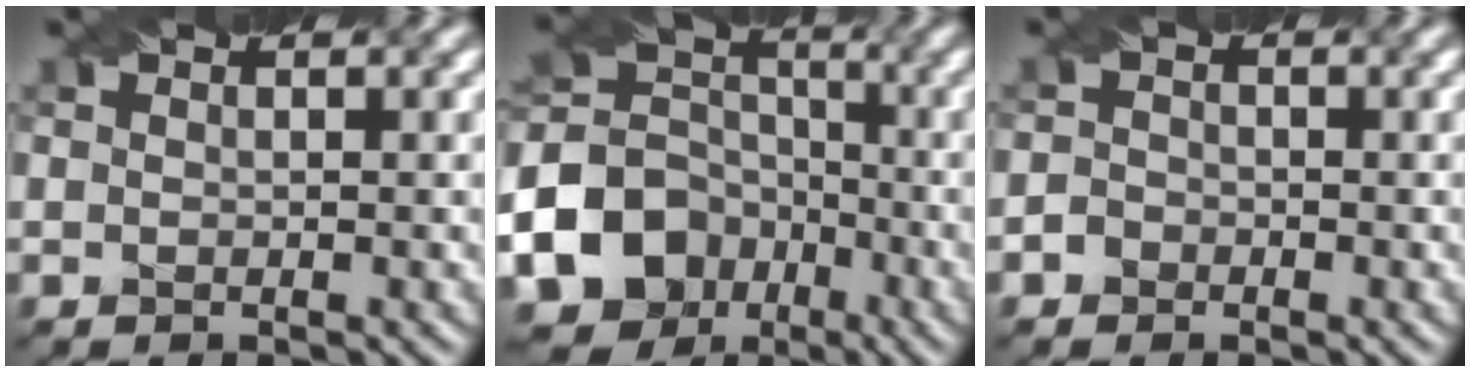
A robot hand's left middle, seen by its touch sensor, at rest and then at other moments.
{"total": 13.6, "force": [-6.3, 11.2, 4.4], "torque": [-0.105, -0.042, -0.127]}
{"total": 1.5, "force": [-1.0, 1.0, 0.0], "torque": [0.017, 0.002, -0.023]}